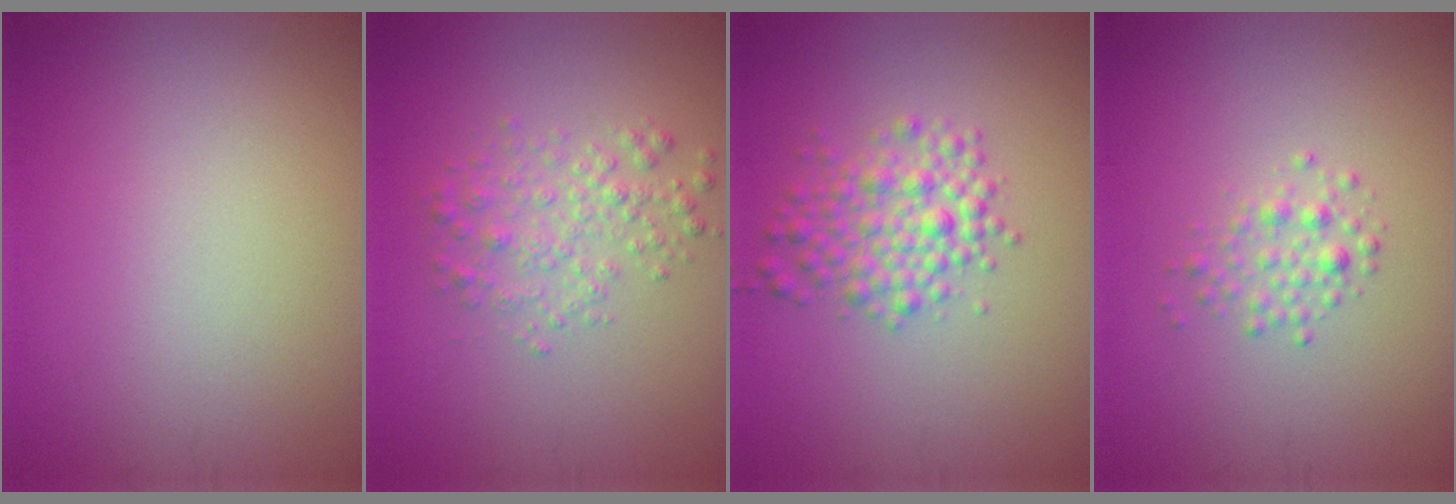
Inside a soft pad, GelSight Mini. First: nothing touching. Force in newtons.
{"total": 2.5, "press": 2.5, "slide": 0.1}
{"total": 3.6, "press": 3.6, "slide": 0.1}
{"total": 1.6, "press": 1.6, "slide": 0.0}